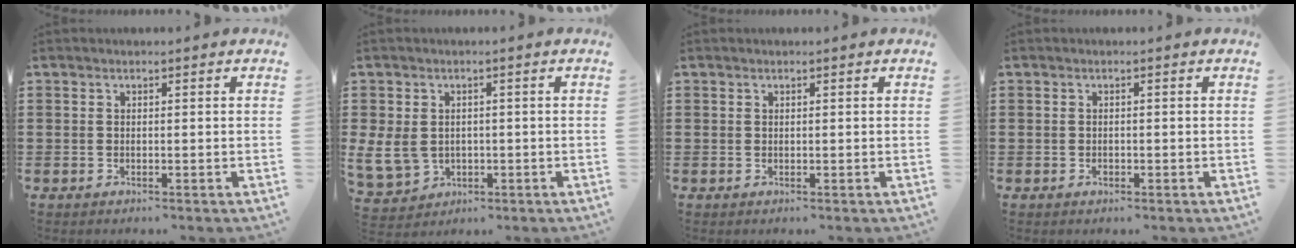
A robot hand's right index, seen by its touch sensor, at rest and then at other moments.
{"total": 4.8, "force": [-0.3, 4.3, 2.1], "torque": [-0.073, 0.002, -0.008]}
{"total": 0.0}
{"total": 0.5, "force": [-0.3, 0.4, 0.2], "torque": [-0.003, -0.001, -0.005]}